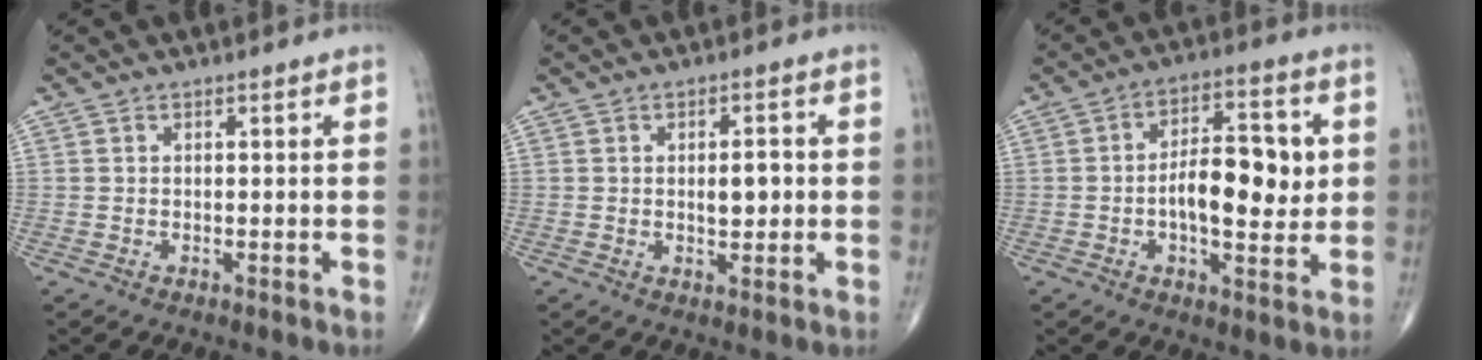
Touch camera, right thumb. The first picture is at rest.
{"total": 4.1, "force": [0.1, 2.0, 3.6], "torque": [-0.043, 0.000, 0.003]}
{"total": 13.0, "force": [0.3, 6.0, 11.5], "torque": [-0.152, 0.010, 0.001]}